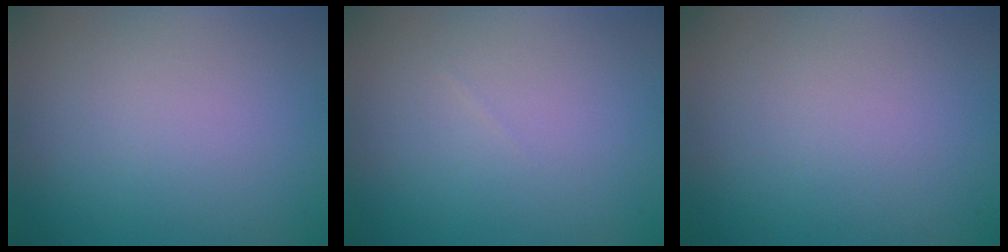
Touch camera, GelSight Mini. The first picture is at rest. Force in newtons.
{"total": 0.0}
{"total": 0.0}